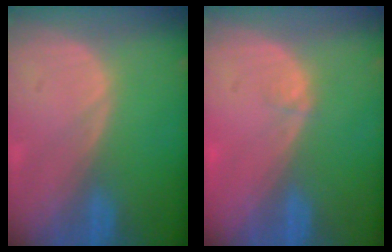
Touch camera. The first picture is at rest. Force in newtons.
{"total": 0.5, "press": 0.5, "slide": 0.2}